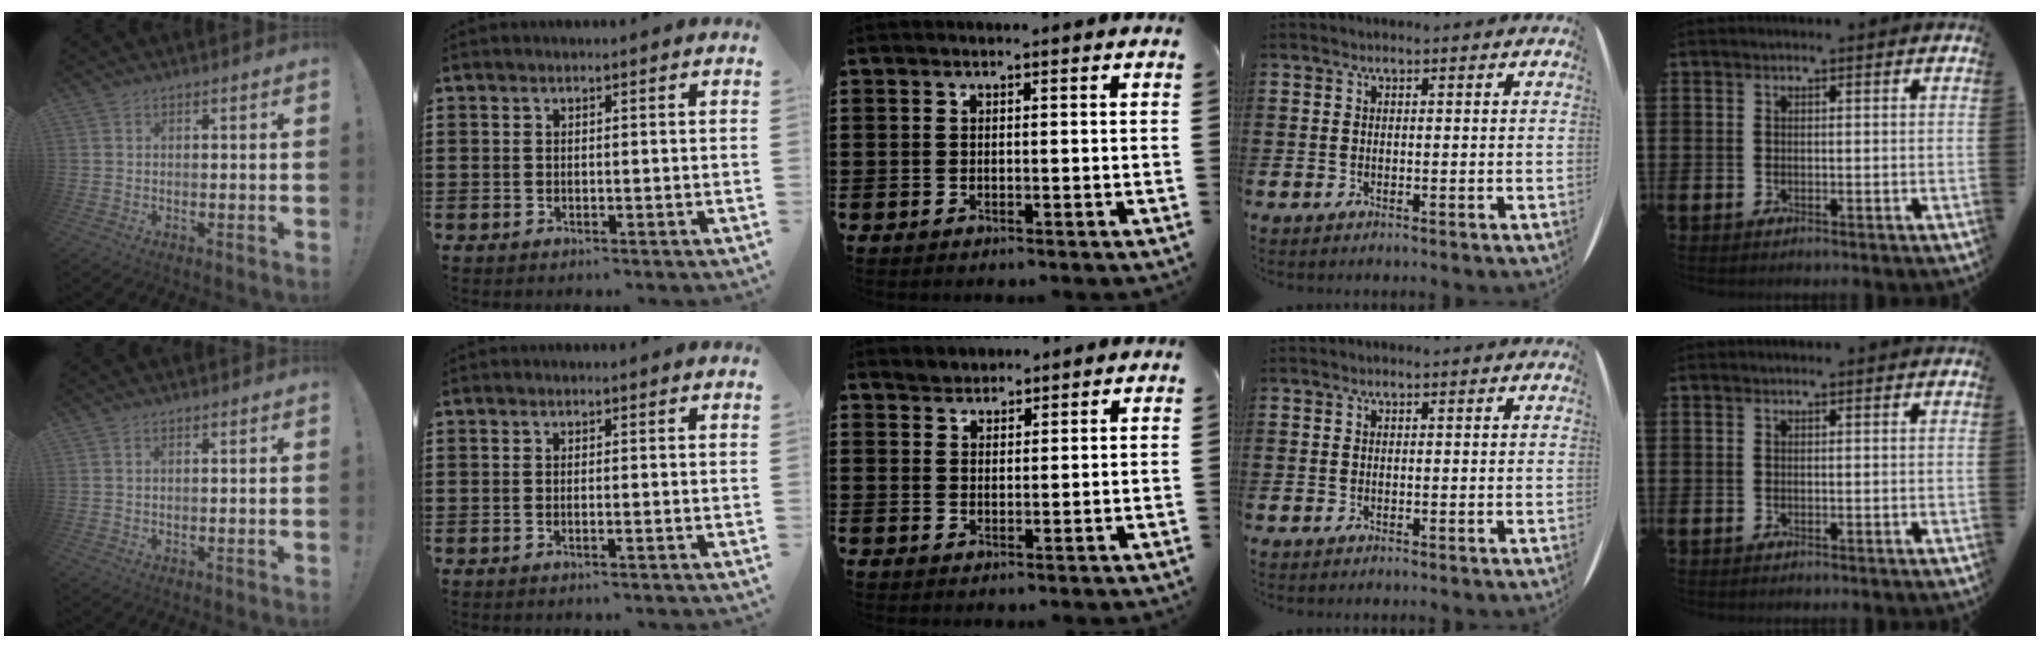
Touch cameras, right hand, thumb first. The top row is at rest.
{"thumb": {"total": 0.8, "force": [0.2, 0.3, 0.7], "torque": [-0.009, 0.000, 0.002]}, "index": {"total": 0.8, "force": [-0.4, -0.1, 0.7], "torque": [-0.011, -0.004, -0.008]}, "middle": {"total": 1.8, "force": [1.7, 0.6, -0.5], "torque": [0.003, 0.006, 0.034]}}